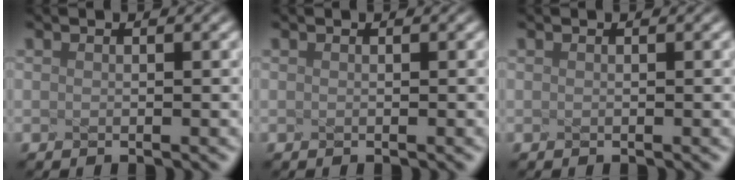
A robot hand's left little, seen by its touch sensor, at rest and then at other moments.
{"total": 0.0}
{"total": 0.0}